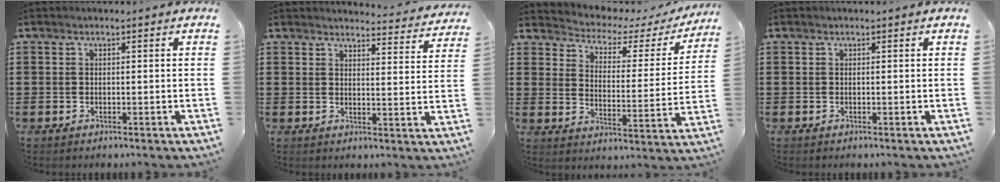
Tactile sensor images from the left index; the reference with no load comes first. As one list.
[{"total": 3.6, "force": [3.6, 0.0, 0.5], "torque": [-0.008, -0.028, 0.059]}, {"total": 3.0, "force": [2.6, 1.3, 0.8], "torque": [-0.037, -0.024, 0.034]}, {"total": 0.0}]